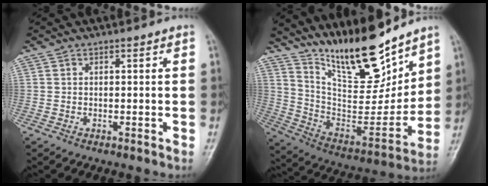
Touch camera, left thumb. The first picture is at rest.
{"total": 19.3, "force": [15.4, 5.3, 10.5], "torque": [-0.126, -0.104, 0.281]}